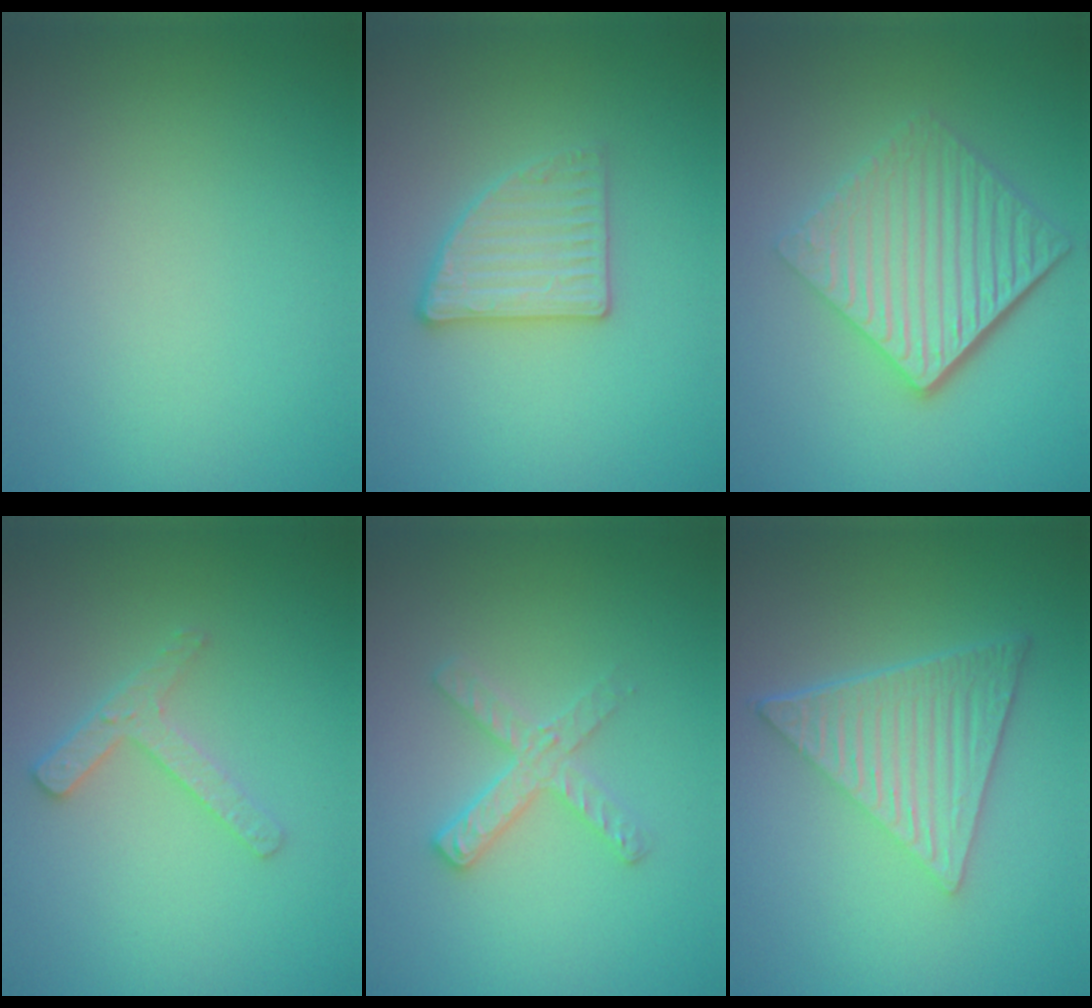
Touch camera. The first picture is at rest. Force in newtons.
{"total": 2.8, "press": 2.7, "slide": 0.5}
{"total": 6.7, "press": 4.4, "slide": 5.1}
{"total": 2.3, "press": 2.2, "slide": 0.4}
{"total": 2.6, "press": 2.5, "slide": 0.4}
{"total": 6.8, "press": 4.5, "slide": 5.0}